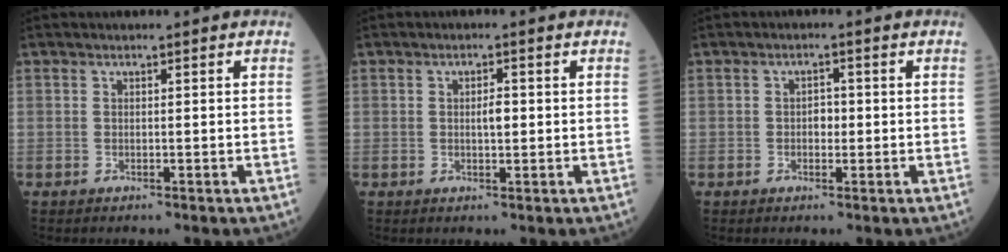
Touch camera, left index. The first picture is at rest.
{"total": 2.0, "force": [0.0, 0.7, 1.9], "torque": [-0.032, 0.000, -0.001]}
{"total": 2.1, "force": [-0.3, 1.3, 1.5], "torque": [-0.019, 0.003, -0.009]}